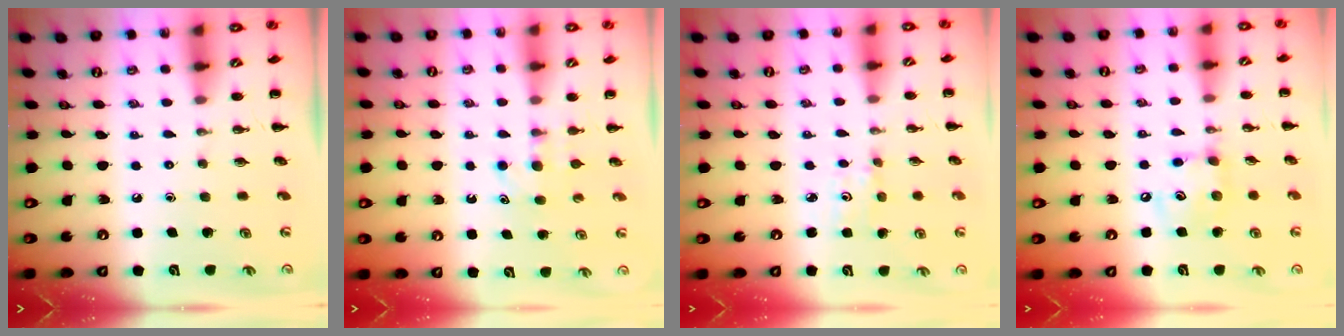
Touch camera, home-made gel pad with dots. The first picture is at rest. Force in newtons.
{"total": 4.7, "press": 4.5, "slide": 1.4}
{"total": 2.7, "press": 2.6, "slide": 0.8}
{"total": 7.8, "press": 7.8, "slide": 0.6}